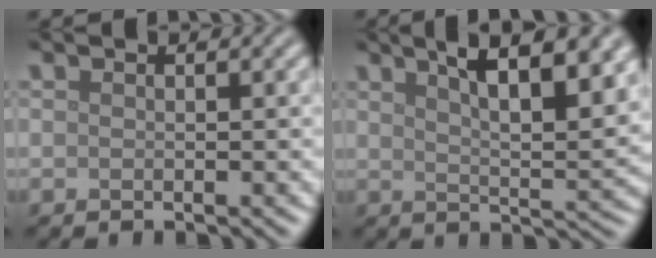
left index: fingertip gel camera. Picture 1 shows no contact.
{"total": 9.9, "force": [5.5, 2.9, 7.7], "torque": [-0.086, 0.019, 0.072]}